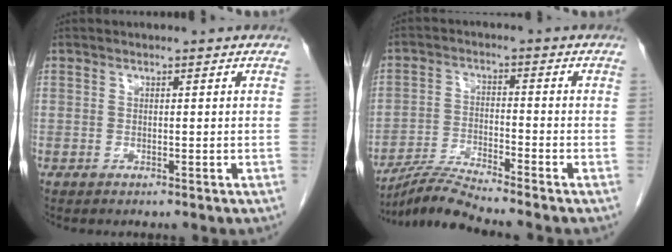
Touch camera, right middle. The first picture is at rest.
{"total": 6.5, "force": [-6.0, -1.9, 1.6], "torque": [-0.037, -0.021, -0.115]}